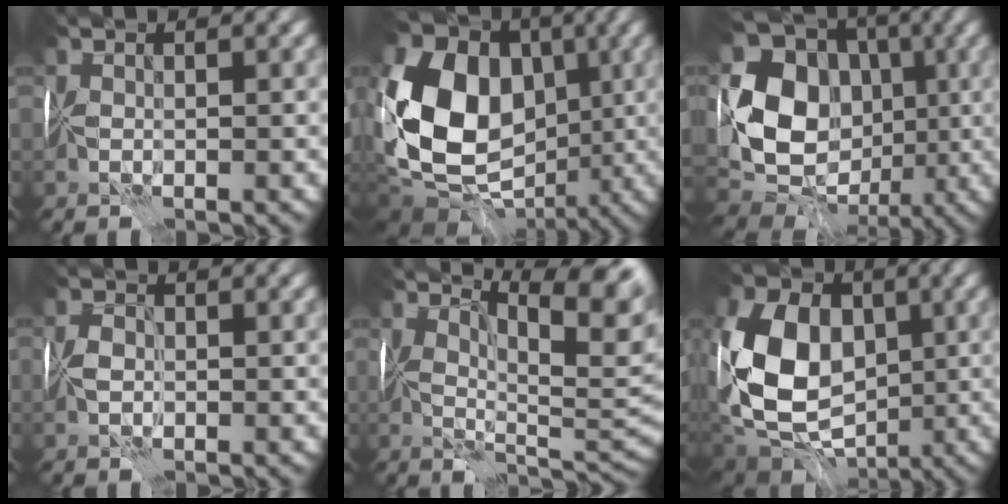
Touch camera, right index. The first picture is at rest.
{"total": 12.9, "force": [-1.0, 10.1, 7.9], "torque": [-0.141, -0.009, -0.030]}
{"total": 9.8, "force": [-0.7, 8.3, 5.2], "torque": [-0.096, -0.017, -0.019]}
{"total": 0.8, "force": [-0.7, -0.3, -0.4], "torque": [0.006, -0.008, -0.011]}
{"total": 7.2, "force": [3.6, 2.1, 5.9], "torque": [-0.063, -0.003, 0.053]}
{"total": 9.8, "force": [-0.9, 7.4, 6.4], "torque": [-0.123, -0.012, -0.026]}